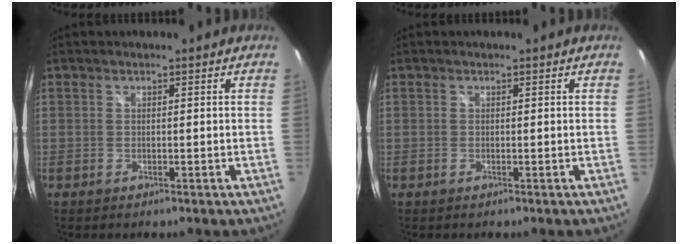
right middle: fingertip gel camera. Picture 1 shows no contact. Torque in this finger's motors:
{"motor_torque": [0.01, -0.06, 0.00, 0.01]}